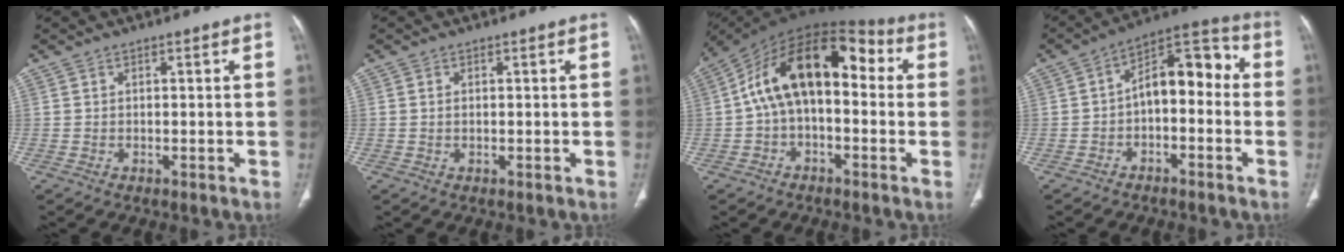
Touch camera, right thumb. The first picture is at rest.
{"total": 0.6, "force": [0.1, 0.3, 0.5], "torque": [-0.014, 0.002, 0.003]}
{"total": 17.4, "force": [1.3, 9.8, 14.3], "torque": [-0.215, 0.056, 0.009]}
{"total": 11.6, "force": [-1.2, 6.6, 9.5], "torque": [-0.113, 0.054, -0.030]}